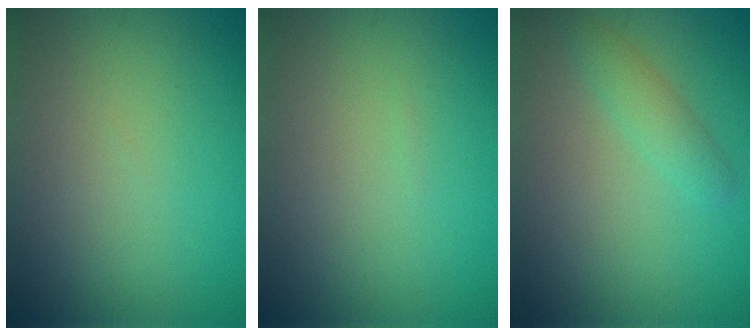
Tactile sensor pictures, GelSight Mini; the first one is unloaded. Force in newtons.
{"total": 0.0}
{"total": 1.9, "press": 1.9, "slide": 0.1}